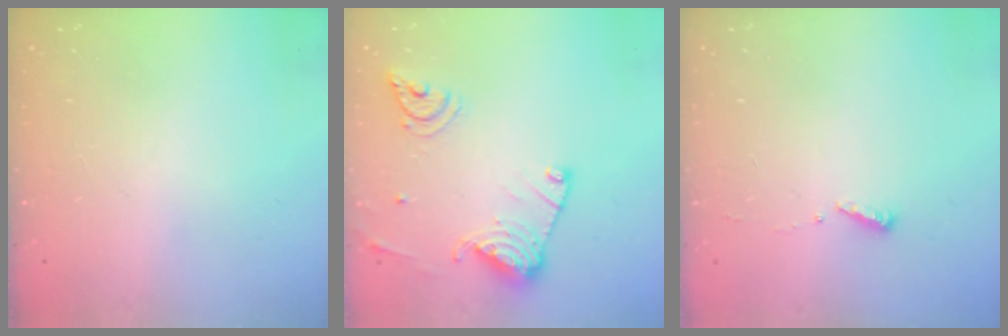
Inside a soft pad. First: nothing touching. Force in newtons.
{"total": 14.5, "press": 14.5, "slide": 1.3}
{"total": 3.6, "press": 3.5, "slide": 0.8}